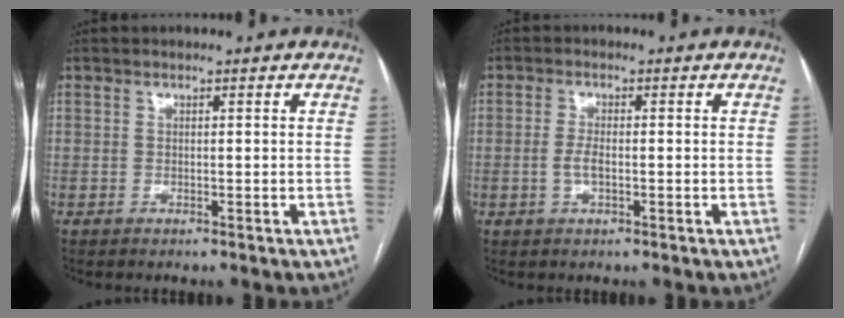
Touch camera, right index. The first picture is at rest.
{"total": 2.3, "force": [-0.4, 0.7, 2.1], "torque": [-0.051, 0.001, -0.007]}